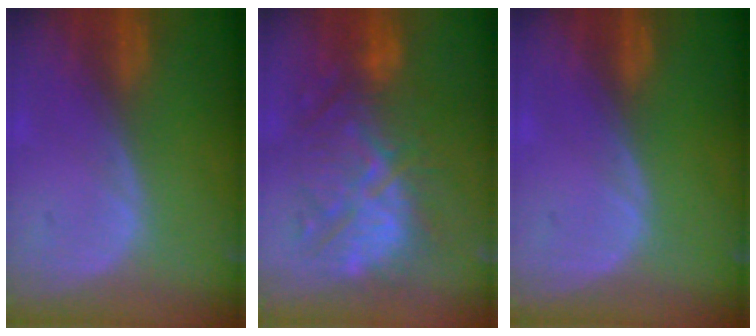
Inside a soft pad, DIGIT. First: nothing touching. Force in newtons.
{"total": 11.0, "press": 10.9, "slide": 1.8}
{"total": 0.0}